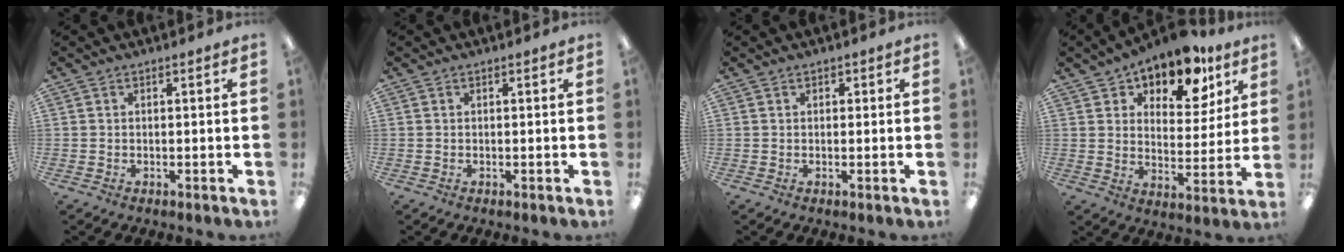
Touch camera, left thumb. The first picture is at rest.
{"total": 0.0}
{"total": 0.8, "force": [0.4, 0.7, 0.1], "torque": [-0.002, 0.003, 0.006]}
{"total": 14.1, "force": [11.1, 6.4, 5.9], "torque": [-0.089, -0.077, 0.191]}